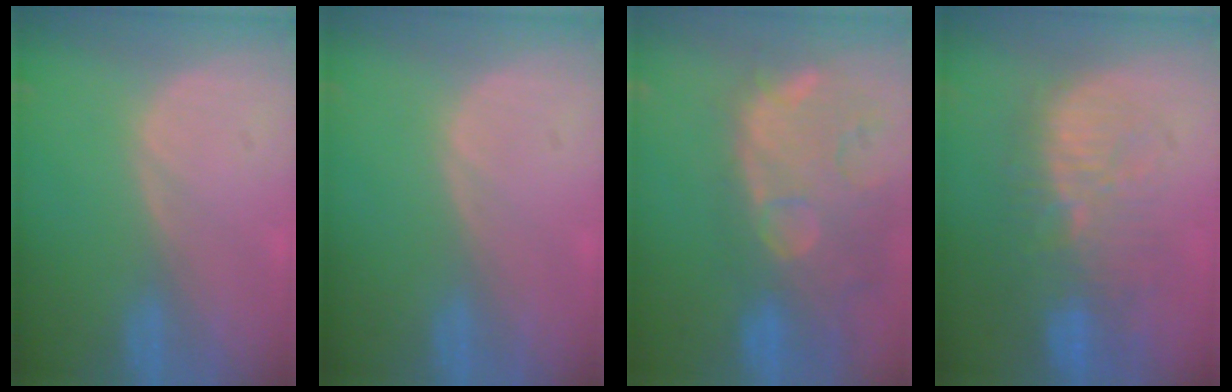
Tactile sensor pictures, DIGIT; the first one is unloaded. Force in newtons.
{"total": 0.0}
{"total": 14.6, "press": 11.8, "slide": 8.6}
{"total": 11.1, "press": 9.9, "slide": 5.0}